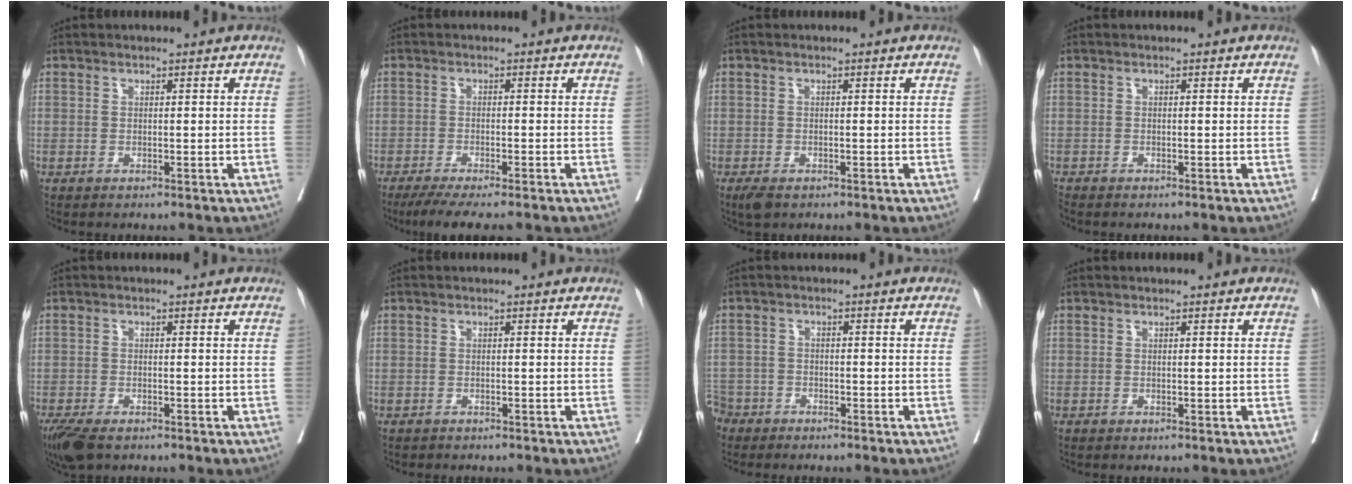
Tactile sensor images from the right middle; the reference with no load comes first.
{"total": 7.9, "force": [-6.5, 0.7, 4.4], "torque": [-0.055, -0.014, -0.101]}
{"total": 2.3, "force": [-1.5, 1.0, 1.4], "torque": [-0.027, -0.005, -0.021]}
{"total": 0.6, "force": [-0.6, 0.0, 0.0], "torque": [-0.007, -0.004, -0.016]}
{"total": 5.6, "force": [-4.1, 2.2, 3.3], "torque": [-0.058, -0.013, -0.069]}
{"total": 0.8, "force": [-0.7, 0.3, 0.0], "torque": [-0.008, 0.000, -0.015]}
{"total": 4.7, "force": [-4.0, 2.6, -0.3], "torque": [0.007, 0.001, -0.081]}
{"total": 0.0}